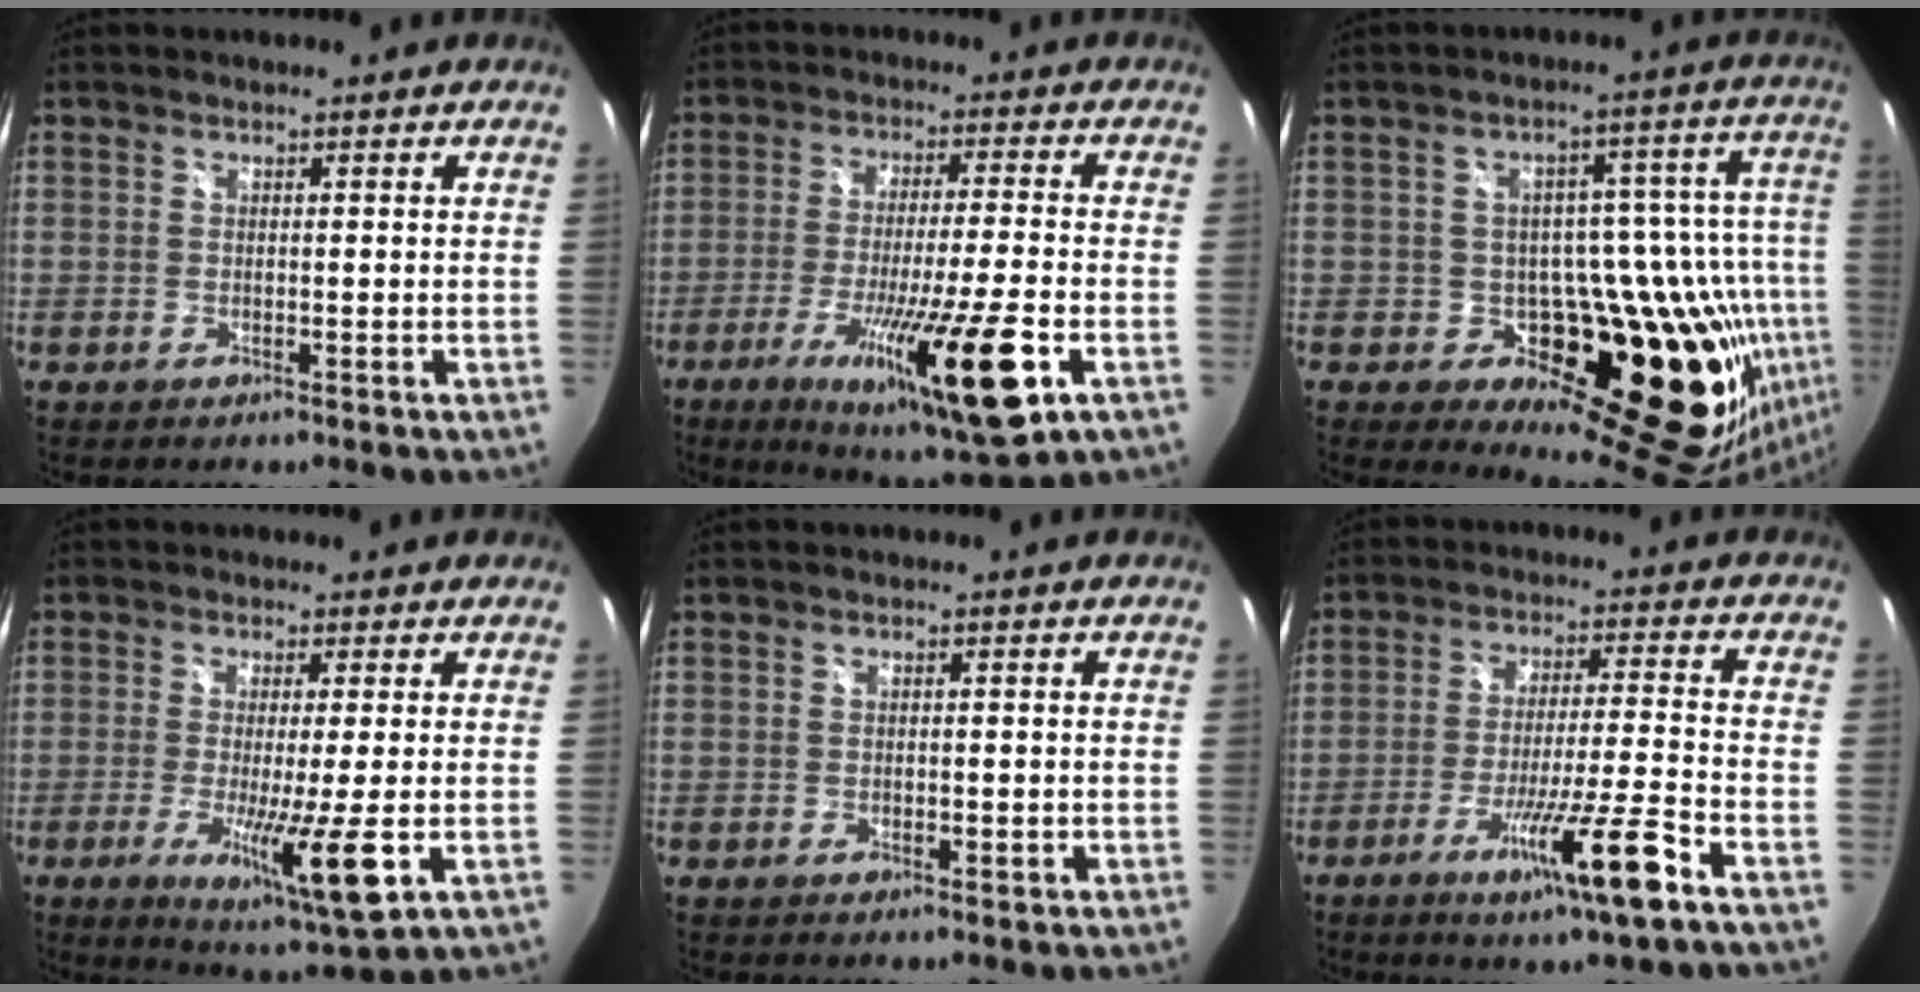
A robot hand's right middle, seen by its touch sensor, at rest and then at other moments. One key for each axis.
{"total": 20.2, "fx": -8.8, "fy": 2.3, "fz": 18.1, "tx": -0.321, "ty": -0.053, "tz": -0.142}
{"total": 24.2, "fx": -7.7, "fy": 15.1, "fz": 17.2, "tx": -0.215, "ty": 0.004, "tz": -0.086}
{"total": 11.2, "fx": -2.9, "fy": 0.3, "fz": 10.8, "tx": -0.197, "ty": -0.033, "tz": -0.052}
{"total": 1.8, "fx": -0.7, "fy": 1.0, "fz": 1.4, "tx": -0.019, "ty": -0.002, "tz": -0.009}
{"total": 12.0, "fx": -6.9, "fy": -0.5, "fz": 9.9, "tx": -0.188, "ty": -0.022, "tz": -0.120}